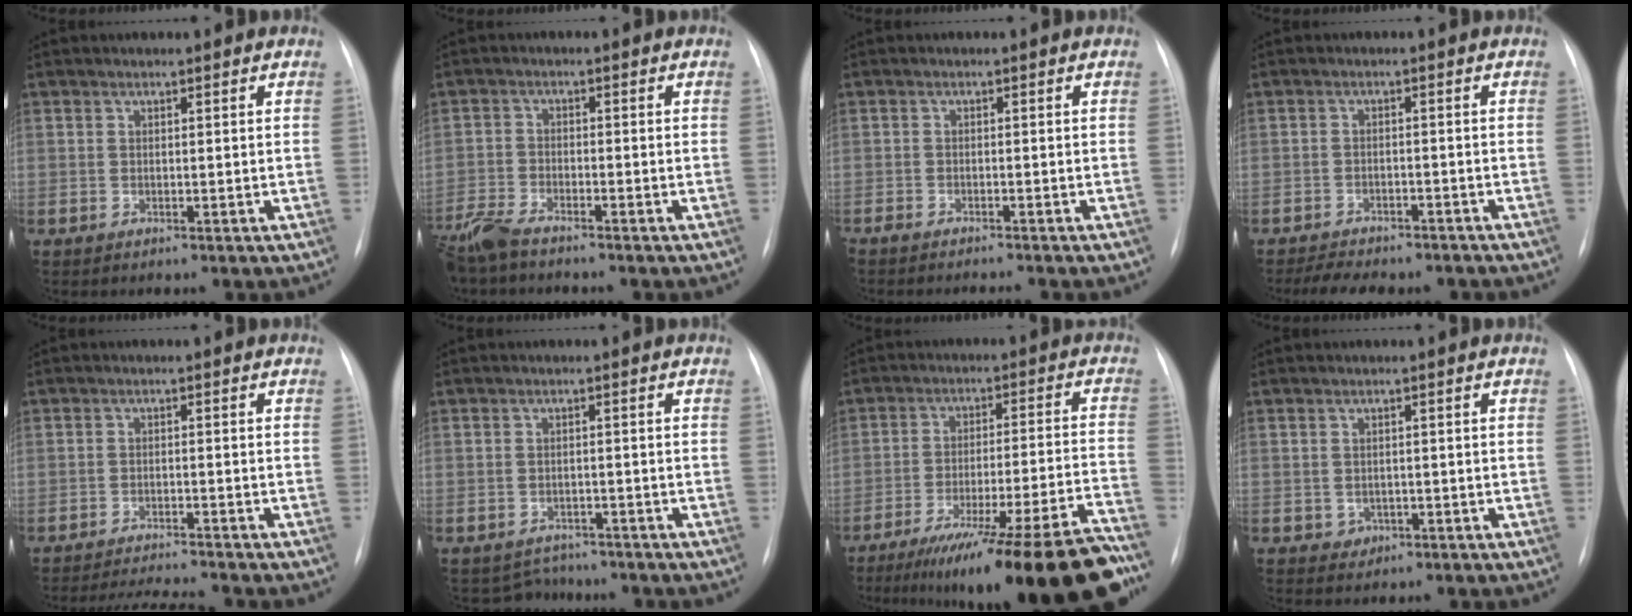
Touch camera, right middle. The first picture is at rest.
{"total": 5.8, "force": [-5.2, 0.9, 2.6], "torque": [-0.055, -0.018, -0.102]}
{"total": 3.9, "force": [-3.7, 0.0, 1.4], "torque": [-0.014, -0.007, -0.053]}
{"total": 8.6, "force": [-7.5, 2.6, 3.2], "torque": [-0.049, 0.002, -0.102]}
{"total": 5.6, "force": [-5.3, -1.0, 1.3], "torque": [-0.022, -0.009, -0.089]}
{"total": 3.3, "force": [-2.8, 1.3, -0.9], "torque": [0.011, 0.011, -0.042]}
{"total": 24.4, "force": [-19.2, -0.3, 15.1], "torque": [-0.150, -0.017, -0.289]}
{"total": 1.5, "force": [-0.4, 1.4, 0.3], "torque": [-0.001, 0.006, -0.002]}